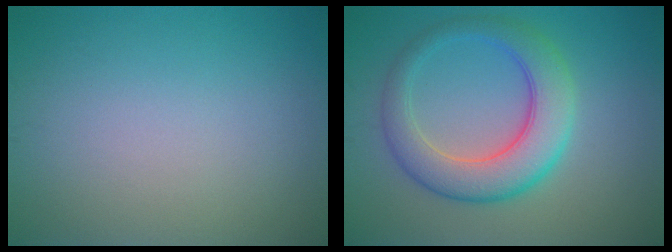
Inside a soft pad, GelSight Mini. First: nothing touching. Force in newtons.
{"total": 6.4, "press": 6.4, "slide": 0.1}